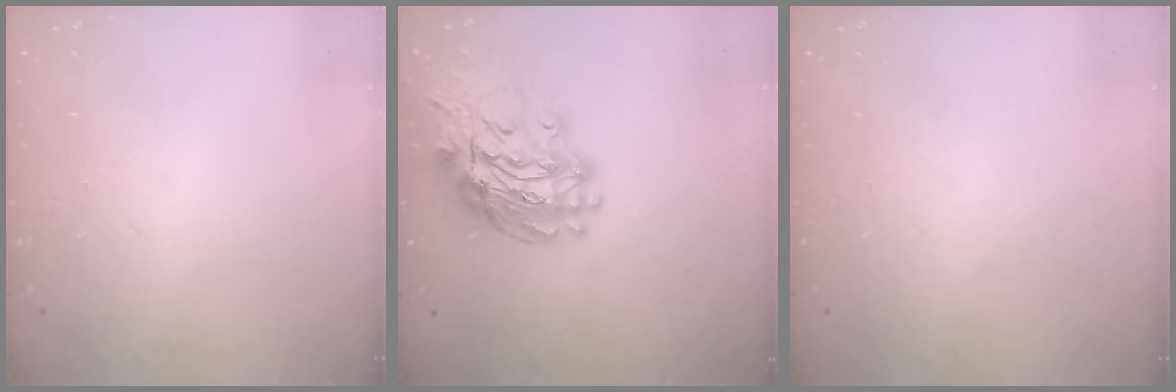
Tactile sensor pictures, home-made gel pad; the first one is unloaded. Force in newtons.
{"total": 17.2, "press": 17.1, "slide": 1.9}
{"total": 0.0}